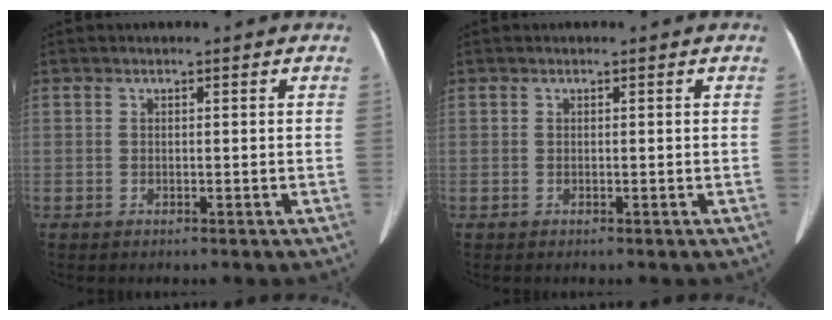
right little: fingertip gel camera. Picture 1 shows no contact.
{"total": 0.0}